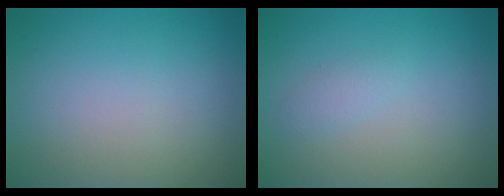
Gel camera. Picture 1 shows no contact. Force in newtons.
{"total": 1.1, "press": 1.1, "slide": 0.0}